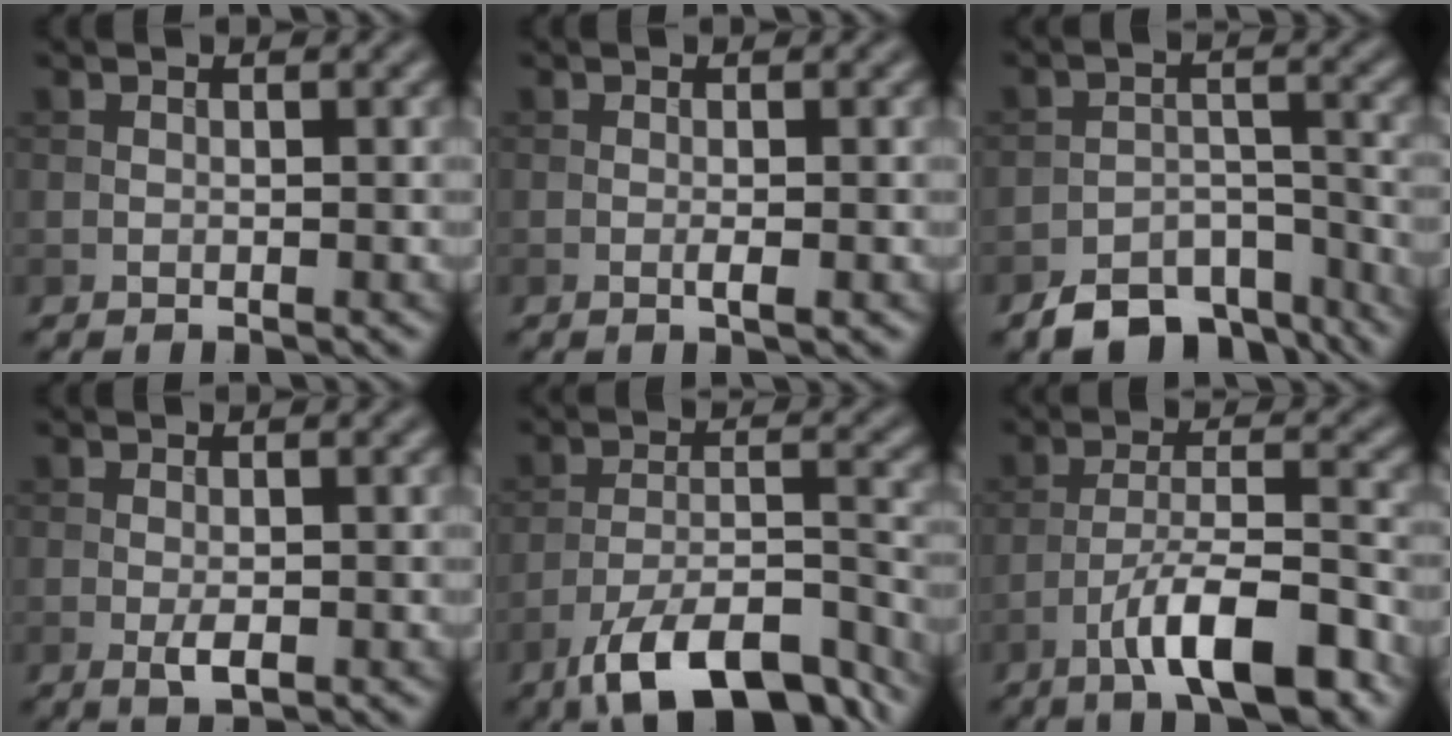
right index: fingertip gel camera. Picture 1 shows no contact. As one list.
[{"total": 1.1, "force": [-0.3, 0.1, 1.1], "torque": [-0.020, -0.003, -0.006]}, {"total": 7.0, "force": [-5.6, 3.2, 2.6], "torque": [-0.037, -0.012, -0.092]}, {"total": 1.8, "force": [-0.6, 0.7, 1.6], "torque": [-0.030, -0.004, -0.009]}, {"total": 11.8, "force": [-8.6, 3.9, 7.0], "torque": [-0.121, -0.005, -0.144]}, {"total": 8.7, "force": [-5.1, 2.2, 6.7], "torque": [-0.107, 0.011, -0.088]}]